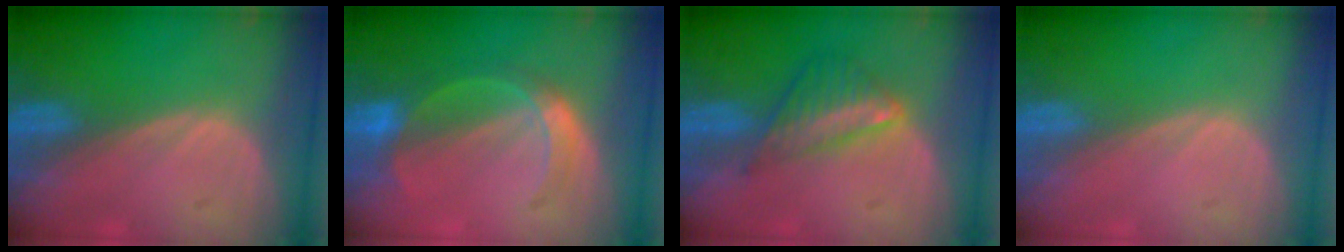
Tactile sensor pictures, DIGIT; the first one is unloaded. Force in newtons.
{"total": 5.5, "press": 5.2, "slide": 1.8}
{"total": 6.1, "press": 5.3, "slide": 3.0}
{"total": 0.0}